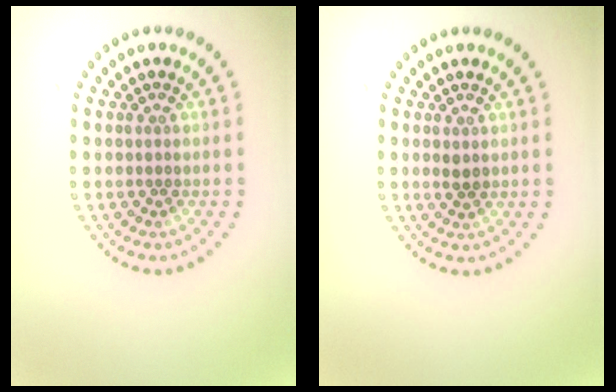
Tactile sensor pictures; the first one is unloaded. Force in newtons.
{"total": 0.9, "press": 0.9, "slide": 0.2}